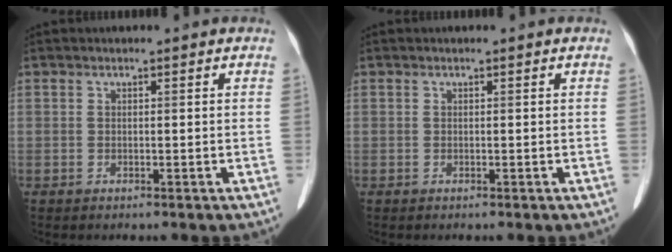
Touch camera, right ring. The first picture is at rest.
{"total": 0.0}